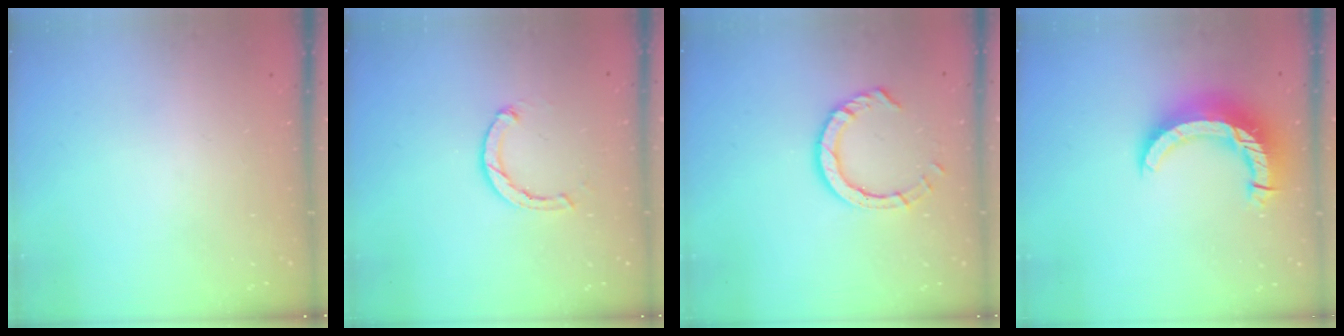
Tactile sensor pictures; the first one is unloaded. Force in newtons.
{"total": 2.3, "press": 2.3, "slide": 0.3}
{"total": 8.0, "press": 7.9, "slide": 0.9}
{"total": 13.7, "press": 13.7, "slide": 1.3}